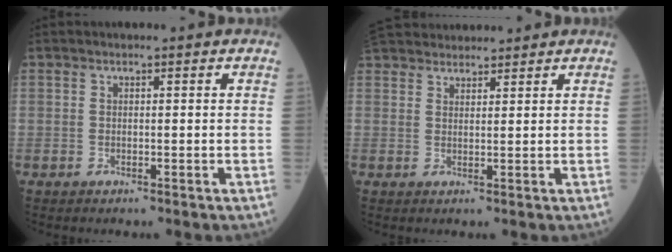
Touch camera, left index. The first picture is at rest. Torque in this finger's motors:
{"motor_torque": [-0.15, 0.08, -0.12, -0.12]}